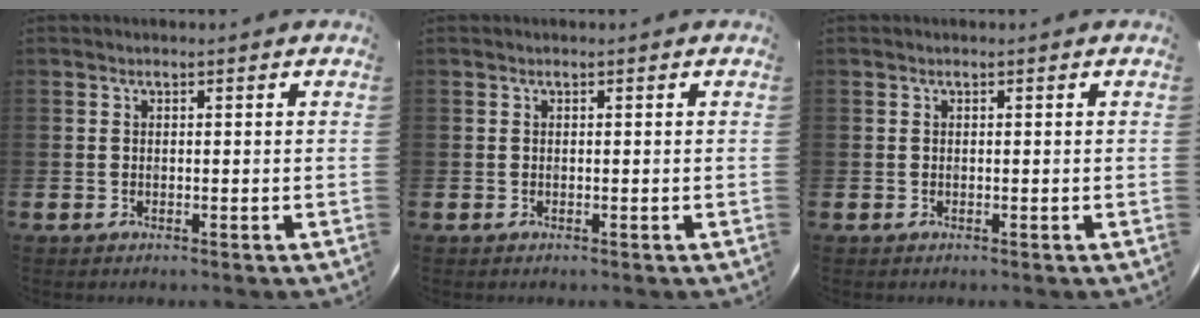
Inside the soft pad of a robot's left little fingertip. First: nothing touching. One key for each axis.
{"total": 0.0}
{"total": 0.0}